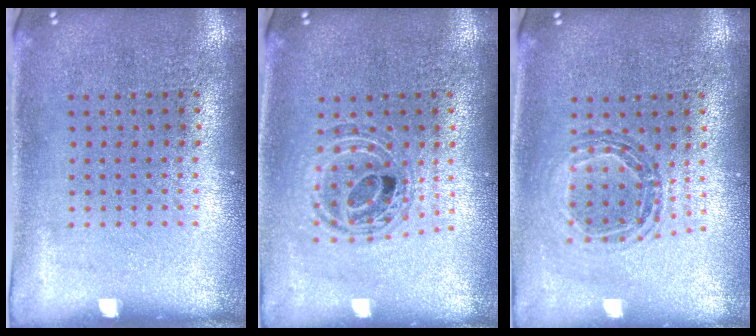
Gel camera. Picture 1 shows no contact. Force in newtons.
{"total": 0.9, "press": 0.9, "slide": 0.2}
{"total": 0.8, "press": 0.8, "slide": 0.1}